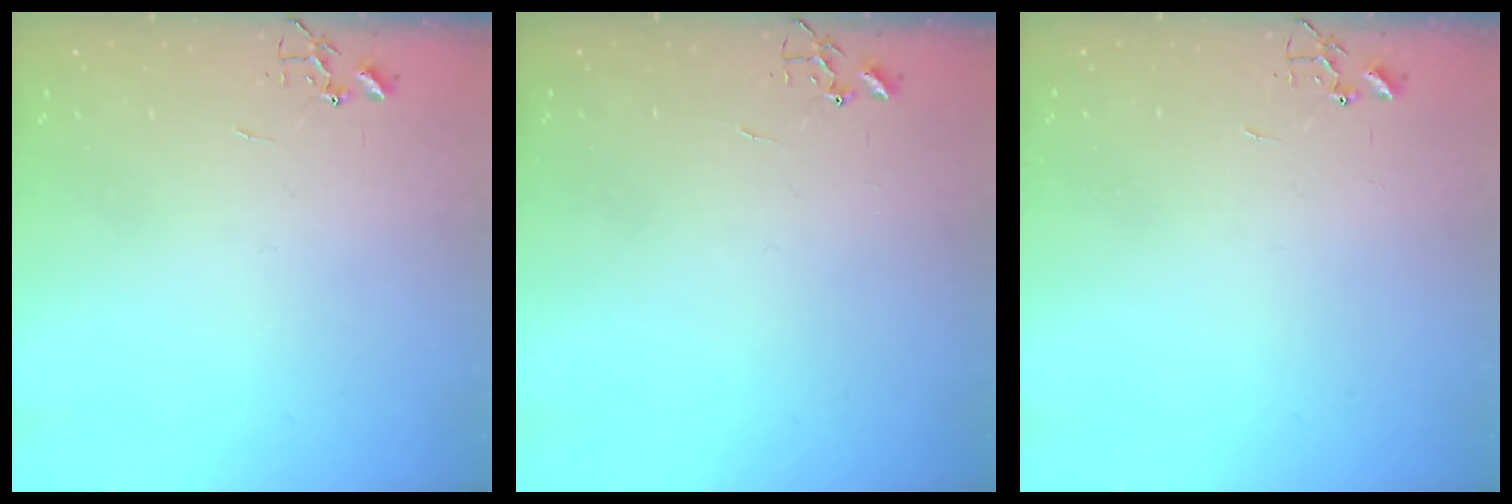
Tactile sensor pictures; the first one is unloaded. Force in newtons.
{"total": 0.0}
{"total": 0.0}